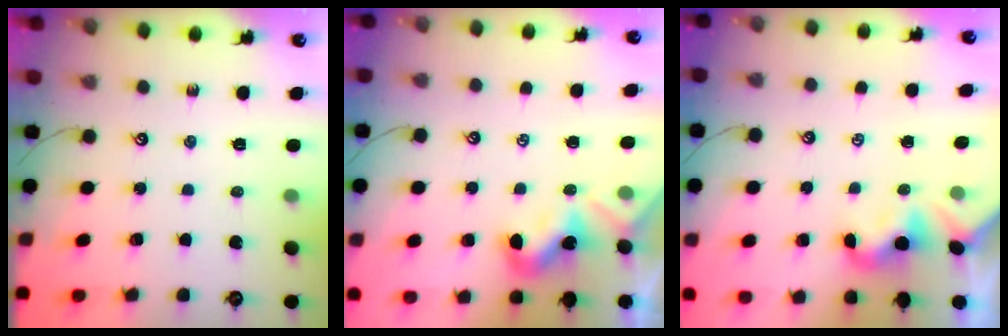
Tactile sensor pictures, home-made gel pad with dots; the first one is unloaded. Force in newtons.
{"total": 1.8, "press": 1.8, "slide": 0.4}
{"total": 2.1, "press": 2.0, "slide": 0.5}